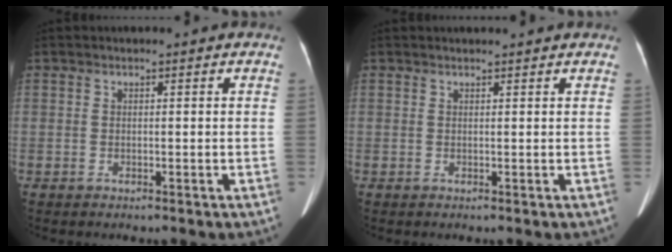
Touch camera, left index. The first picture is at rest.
{"total": 2.2, "force": [2.2, -0.1, 0.6], "torque": [-0.008, 0.014, 0.027]}